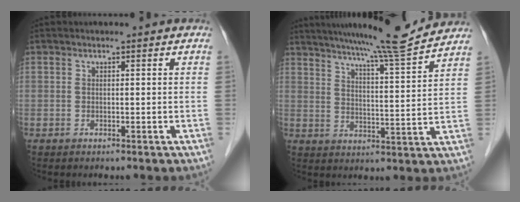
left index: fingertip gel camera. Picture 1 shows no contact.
{"total": 13.4, "force": [12.3, -1.4, 5.2], "torque": [-0.090, -0.016, 0.175]}